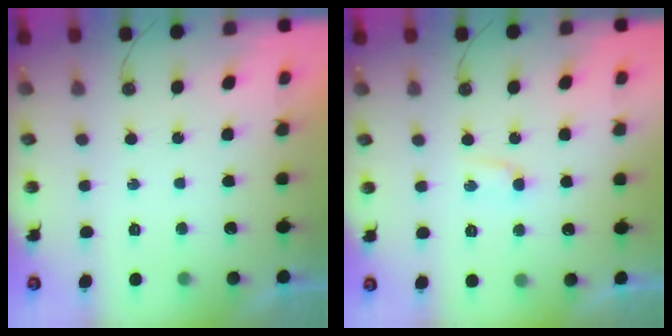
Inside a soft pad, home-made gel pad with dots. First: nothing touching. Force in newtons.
{"total": 4.8, "press": 3.0, "slide": 3.8}